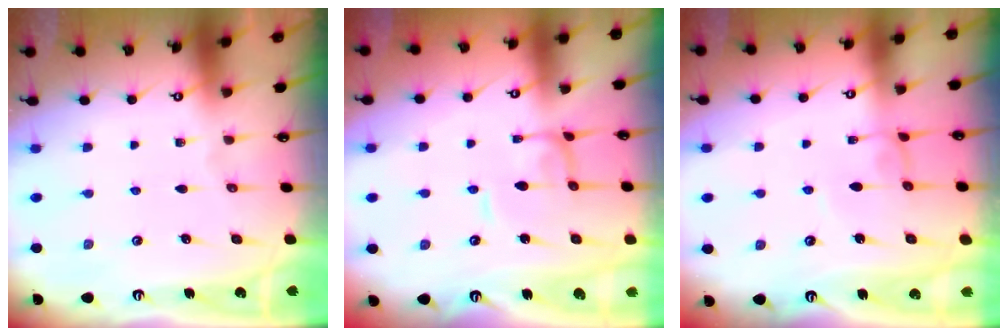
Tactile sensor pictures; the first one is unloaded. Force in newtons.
{"total": 1.4, "press": 1.3, "slide": 0.3}
{"total": 1.0, "press": 0.9, "slide": 0.4}